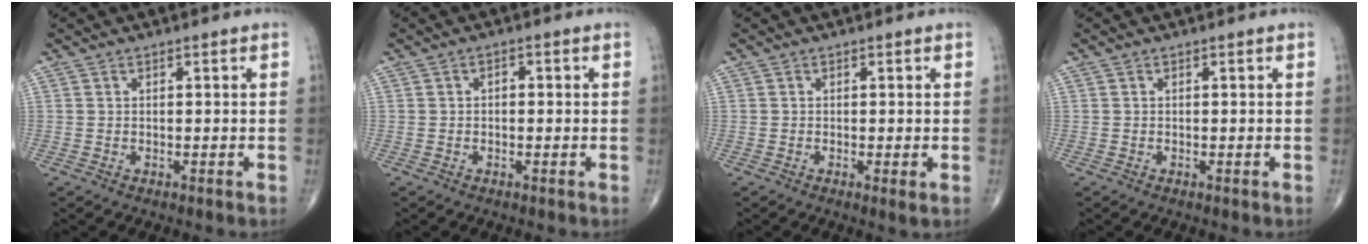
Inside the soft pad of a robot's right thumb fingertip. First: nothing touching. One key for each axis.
{"total": 1.3, "fx": 0.0, "fy": 0.9, "fz": 1.0, "tx": -0.009, "ty": 0.006, "tz": -0.004}
{"total": 1.4, "fx": -0.2, "fy": 0.1, "fz": 1.4, "tx": -0.030, "ty": -0.008, "tz": -0.008}
{"total": 0.0}